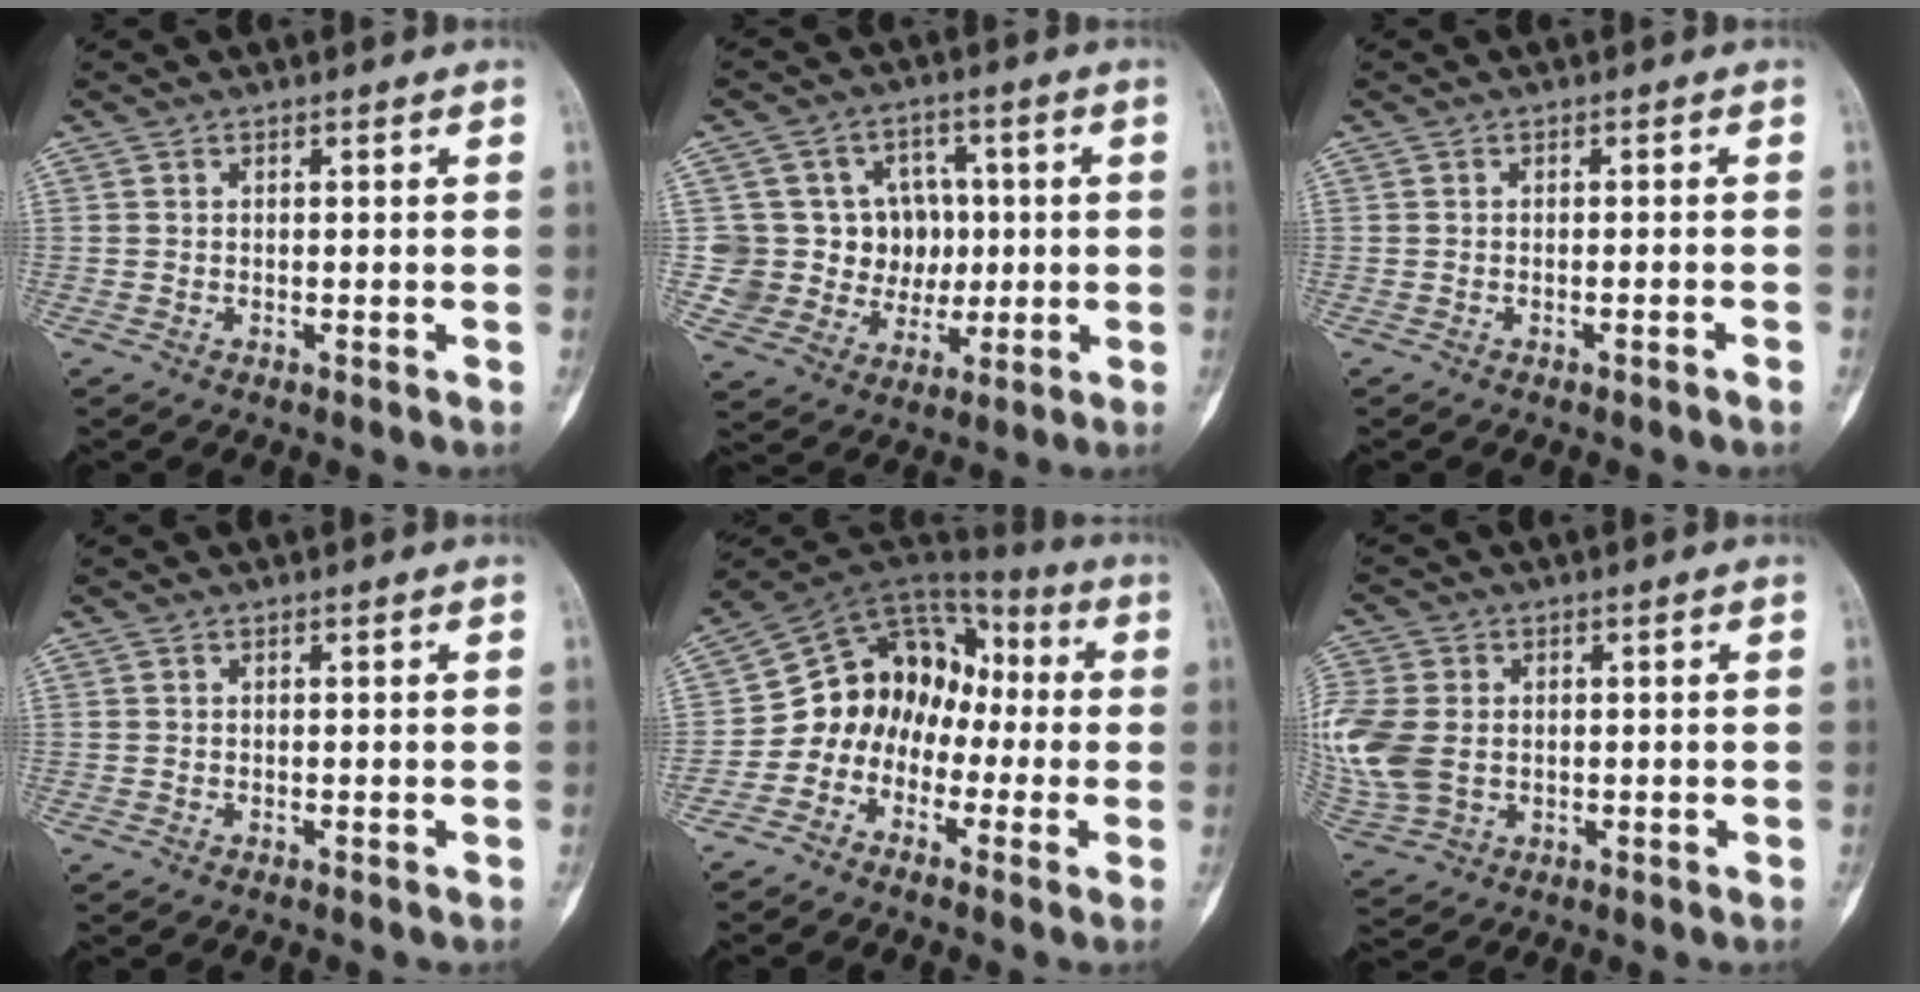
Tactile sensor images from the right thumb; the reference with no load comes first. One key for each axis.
{"total": 13.0, "fx": 0.5, "fy": 11.9, "fz": 5.1, "tx": -0.033, "ty": 0.022, "tz": 0.029}
{"total": 1.3, "fx": -0.9, "fy": -0.2, "fz": 0.9, "tx": -0.023, "ty": 0.009, "tz": -0.008}
{"total": 0.0}
{"total": 11.9, "fx": -3.2, "fy": 10.1, "fz": 5.3, "tx": -0.044, "ty": 0.086, "tz": -0.068}
{"total": 14.8, "fx": 0.4, "fy": 11.2, "fz": 9.6, "tx": -0.255, "ty": 0.000, "tz": 0.023}